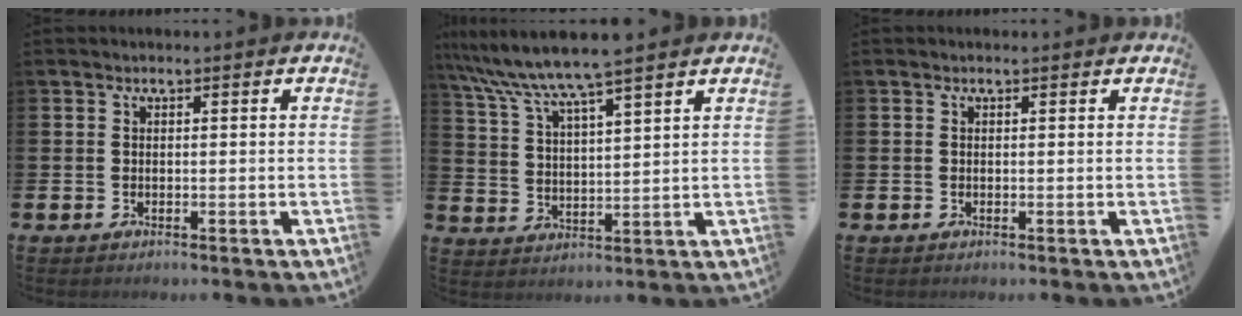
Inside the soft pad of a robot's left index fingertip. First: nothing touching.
{"total": 8.0, "force": [7.2, 0.2, 3.4], "torque": [-0.097, -0.030, 0.128]}
{"total": 0.0}